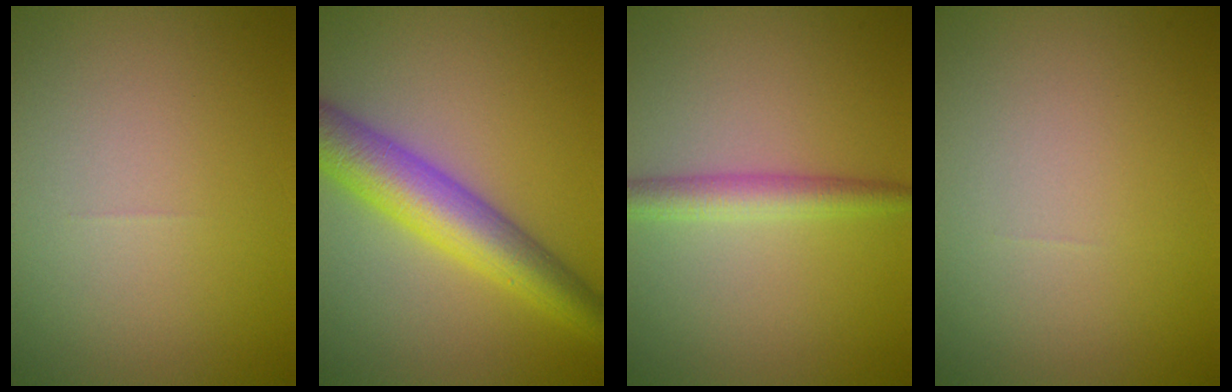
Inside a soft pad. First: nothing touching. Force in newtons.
{"total": 6.5, "press": 6.5, "slide": 0.2}
{"total": 2.7, "press": 2.7, "slide": 0.1}
{"total": 0.0}